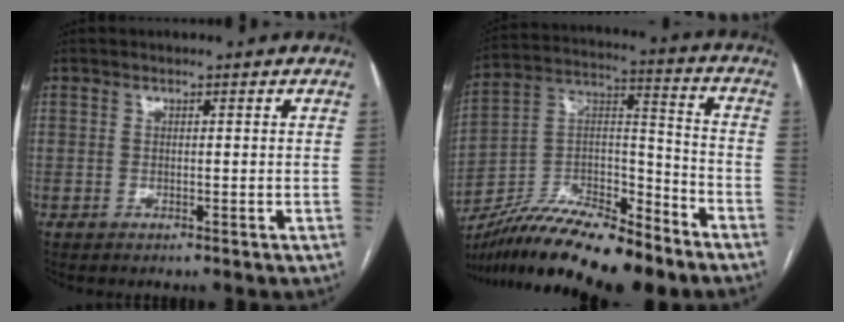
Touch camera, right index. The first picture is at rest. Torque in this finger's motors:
{"motor_torque": [0.71, -1.43, -0.31, -0.21]}